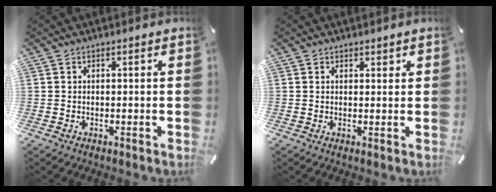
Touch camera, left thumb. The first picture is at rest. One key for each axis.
{"total": 1.1, "fx": 0.8, "fy": 0.6, "fz": 0.3, "tx": 0.002, "ty": -0.003, "tz": 0.014}